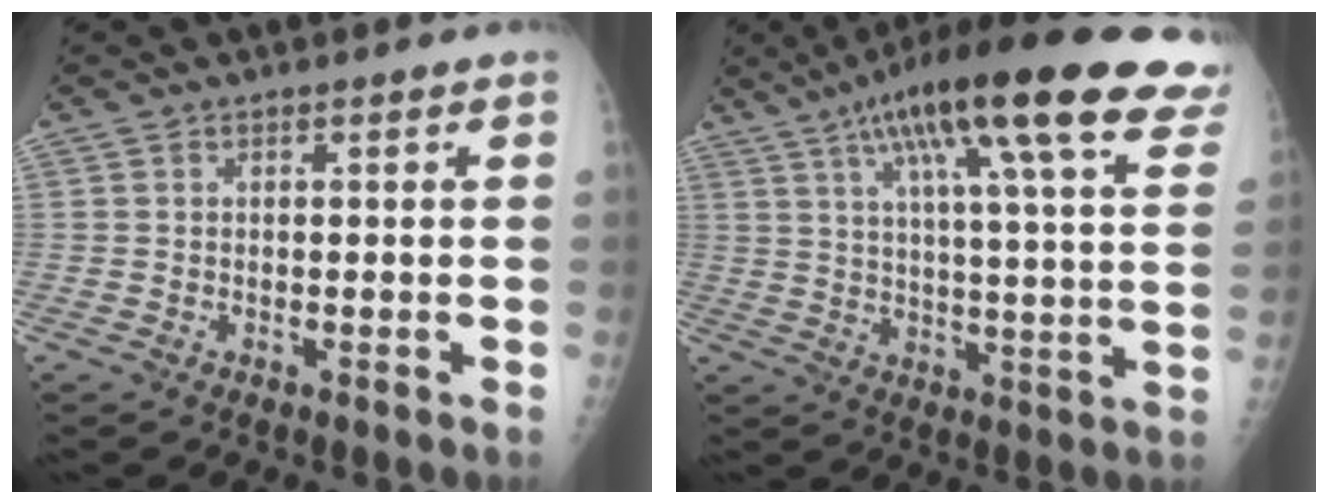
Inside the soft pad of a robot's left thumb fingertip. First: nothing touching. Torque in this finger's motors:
{"motor_torque": [0.26, 0.63, 1.76, -0.99, 0.39]}